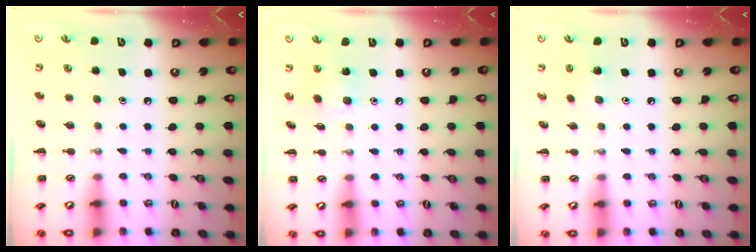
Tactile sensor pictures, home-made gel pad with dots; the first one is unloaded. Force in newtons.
{"total": 7.1, "press": 6.9, "slide": 1.3}
{"total": 2.7, "press": 2.5, "slide": 0.8}